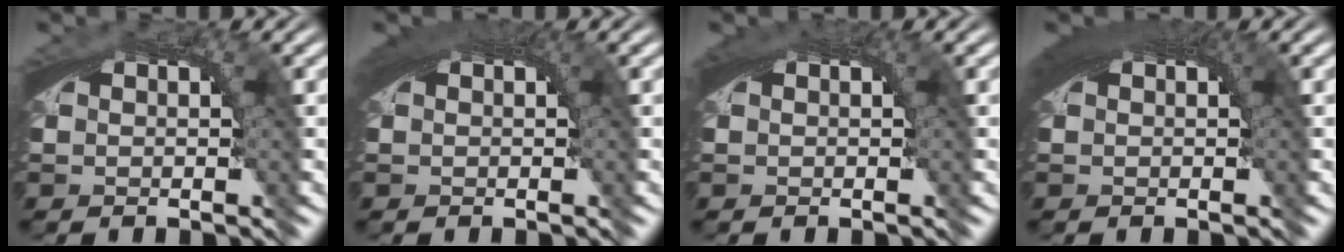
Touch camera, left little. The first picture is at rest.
{"total": 2.2, "force": [0.9, 0.5, 1.9], "torque": [-0.022, 0.007, 0.013]}
{"total": 1.5, "force": [0.6, 0.1, 1.4], "torque": [-0.018, 0.004, 0.010]}
{"total": 3.0, "force": [1.2, 0.7, 2.7], "torque": [-0.030, 0.011, 0.015]}